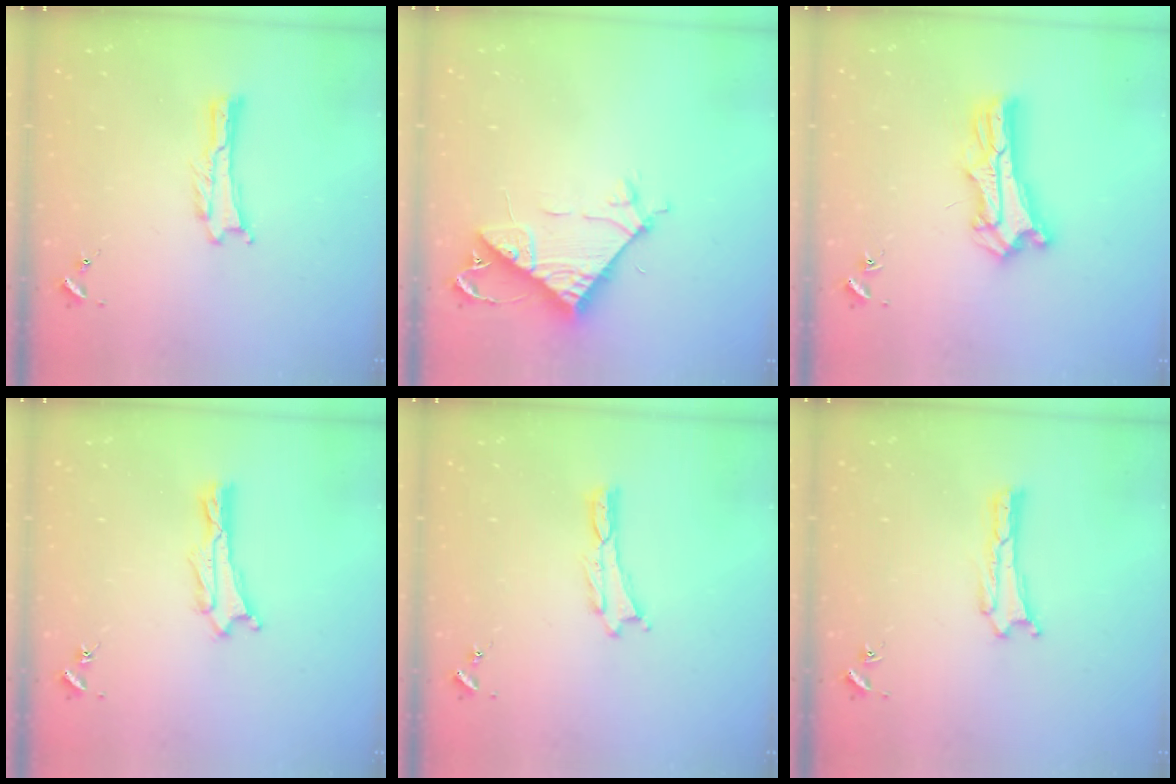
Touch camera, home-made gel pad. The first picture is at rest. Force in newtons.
{"total": 7.8, "press": 7.8, "slide": 0.7}
{"total": 9.8, "press": 9.7, "slide": 0.7}
{"total": 1.0, "press": 1.0, "slide": 0.1}
{"total": 0.0}
{"total": 0.0}